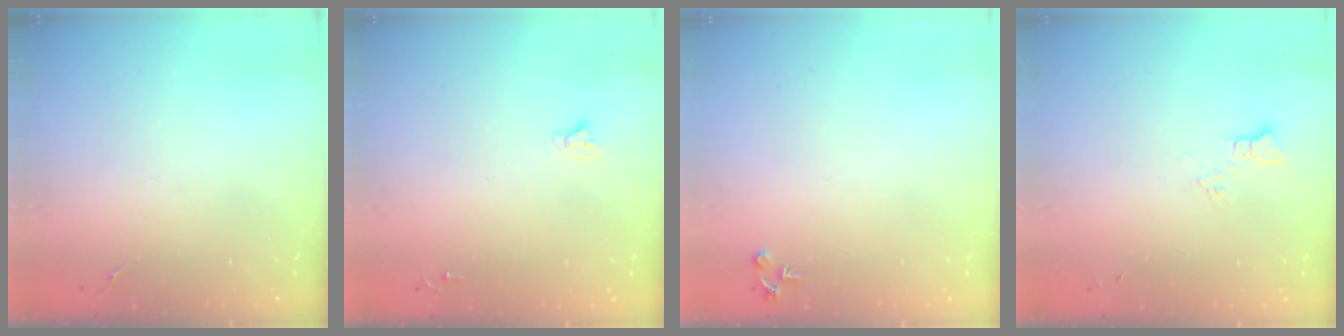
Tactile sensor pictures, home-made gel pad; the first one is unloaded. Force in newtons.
{"total": 2.4, "press": 2.4, "slide": 0.2}
{"total": 4.3, "press": 4.3, "slide": 0.5}
{"total": 5.3, "press": 5.3, "slide": 0.4}